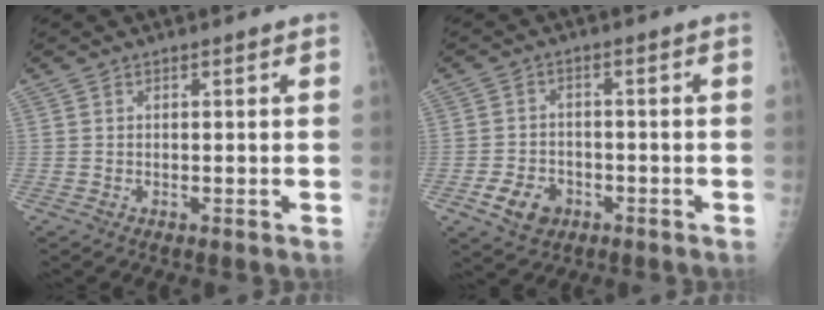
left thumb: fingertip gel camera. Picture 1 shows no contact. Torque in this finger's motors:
{"motor_torque": [-0.54, 0.71, 0.17, 0.05, 0.02]}